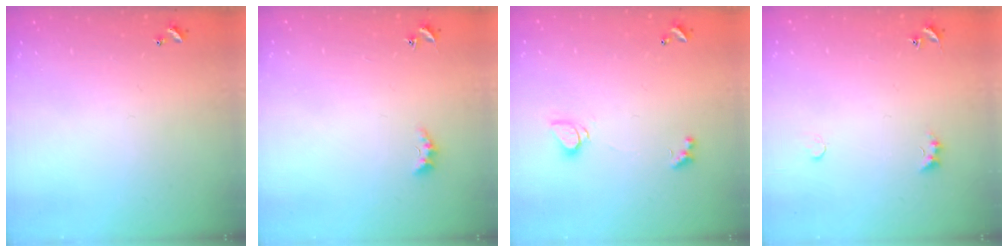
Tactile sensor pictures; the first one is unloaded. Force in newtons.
{"total": 2.4, "press": 2.4, "slide": 0.6}
{"total": 1.6, "press": 1.6, "slide": 0.2}
{"total": 1.9, "press": 1.9, "slide": 0.5}